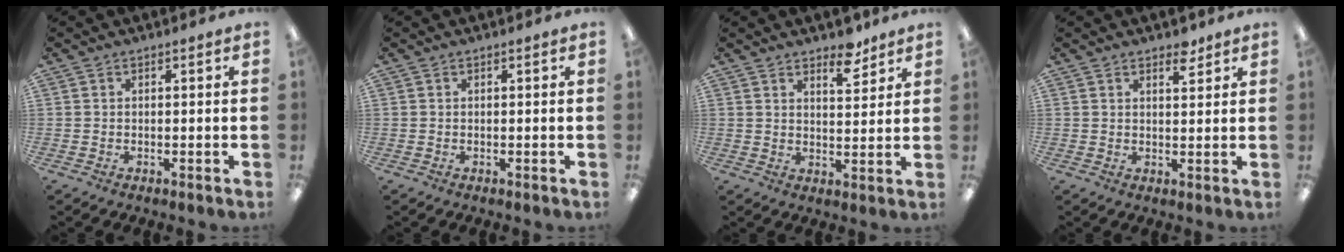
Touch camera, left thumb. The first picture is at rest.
{"total": 0.0}
{"total": 6.5, "force": [5.2, 2.7, 3.0], "torque": [-0.013, -0.038, 0.084]}
{"total": 3.6, "force": [2.9, 1.6, 1.4], "torque": [-0.001, -0.017, 0.046]}